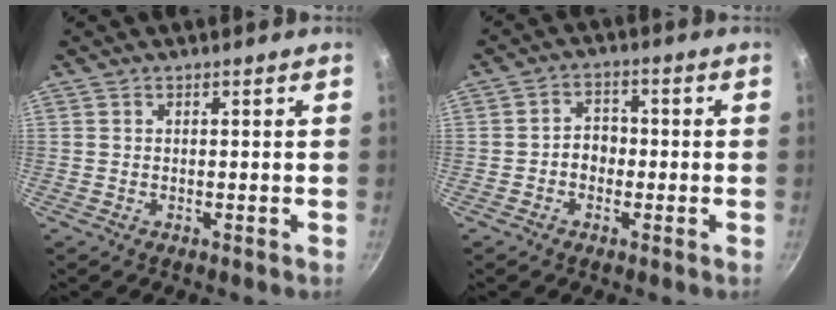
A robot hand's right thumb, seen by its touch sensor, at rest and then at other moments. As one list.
[{"total": 4.3, "force": [-1.0, 3.5, 2.3], "torque": [-0.008, 0.017, -0.021]}]